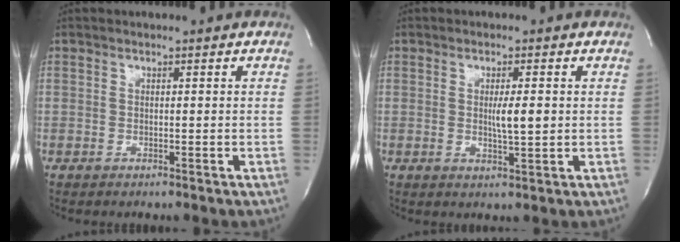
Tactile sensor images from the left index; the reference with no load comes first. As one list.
[{"total": 3.6, "force": [0.0, 0.5, 3.6], "torque": [-0.063, -0.008, 0.000]}]